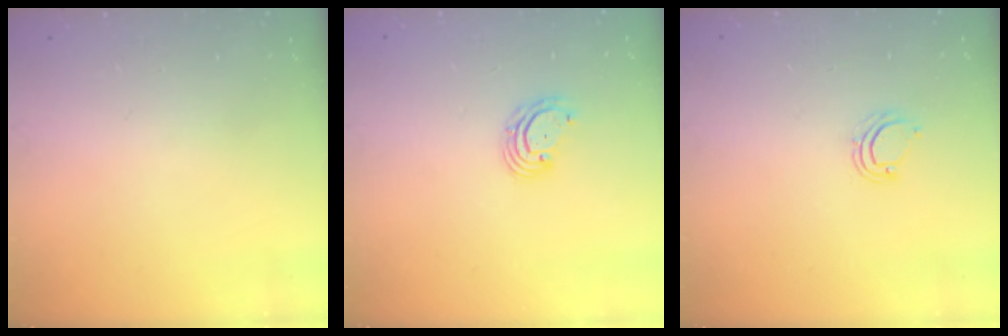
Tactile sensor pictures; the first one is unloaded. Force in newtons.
{"total": 4.0, "press": 4.0, "slide": 0.4}
{"total": 4.8, "press": 4.8, "slide": 0.4}